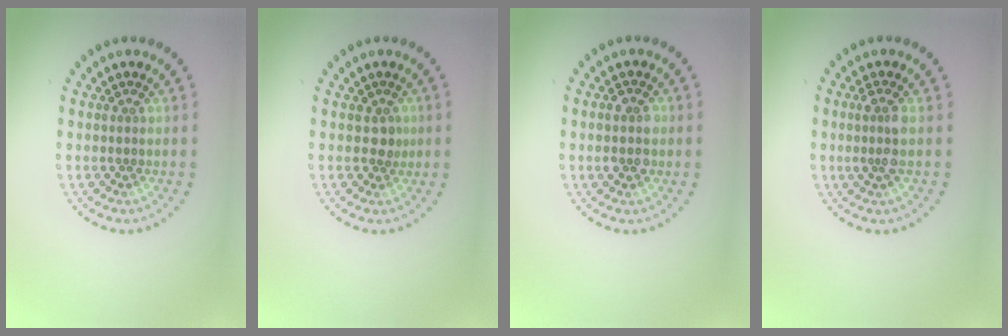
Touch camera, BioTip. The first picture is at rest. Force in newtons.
{"total": 1.0, "press": 0.9, "slide": 0.5}
{"total": 2.6, "press": 2.6, "slide": 0.3}
{"total": 1.8, "press": 1.5, "slide": 1.0}